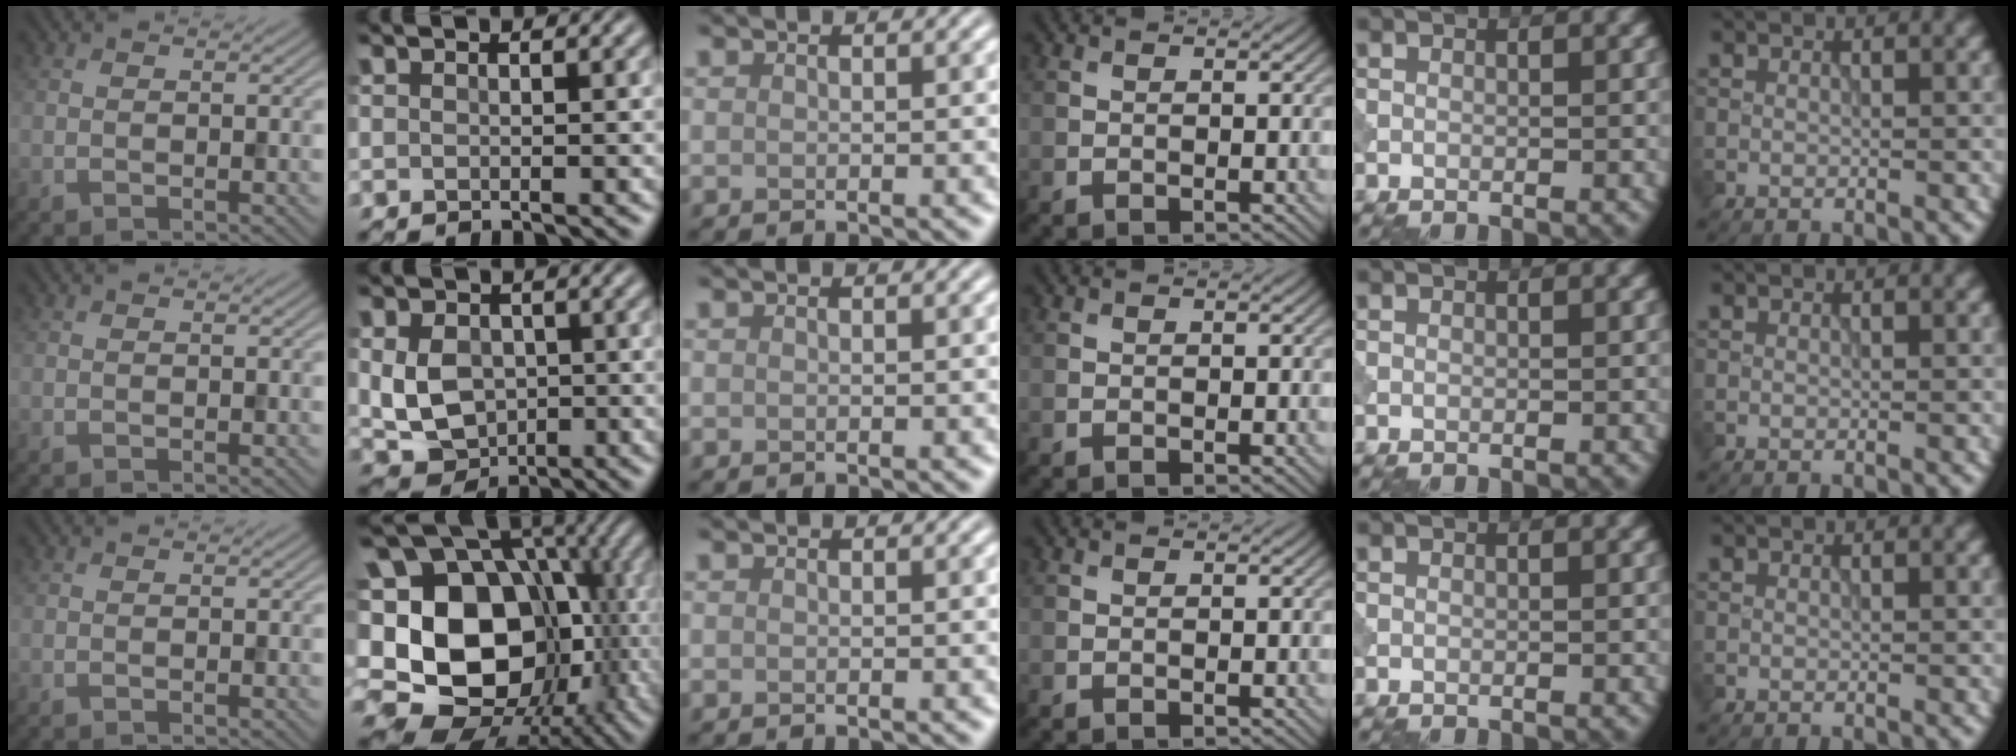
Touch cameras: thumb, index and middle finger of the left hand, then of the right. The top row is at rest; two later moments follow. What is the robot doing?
{"motion": "press", "object": "tv remote"}